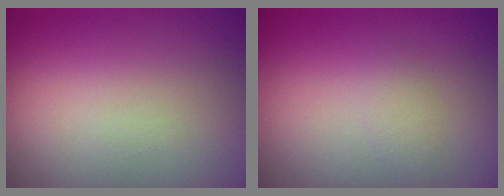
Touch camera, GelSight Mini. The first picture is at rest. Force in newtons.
{"total": 1.4, "press": 1.4, "slide": 0.0}